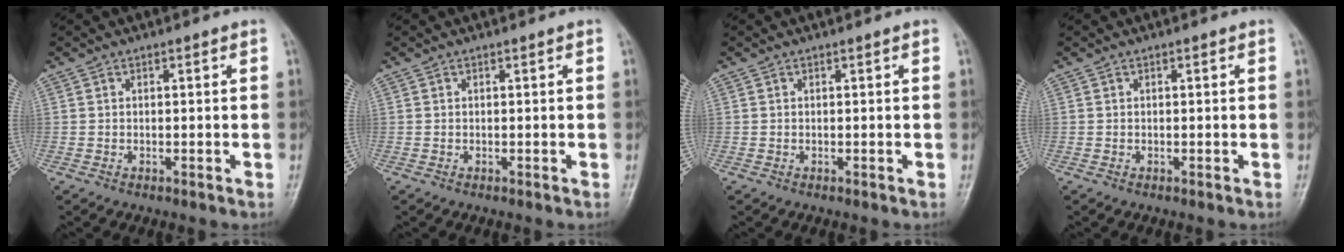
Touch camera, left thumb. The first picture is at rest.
{"total": 0.0}
{"total": 0.0}
{"total": 0.0}